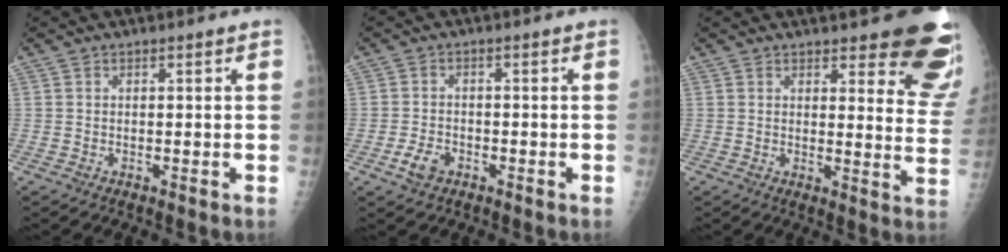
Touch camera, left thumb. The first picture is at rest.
{"total": 3.6, "force": [-1.7, 2.5, 2.0], "torque": [-0.036, 0.005, -0.030]}
{"total": 14.3, "force": [10.9, 4.3, 8.1], "torque": [-0.050, -0.077, 0.109]}